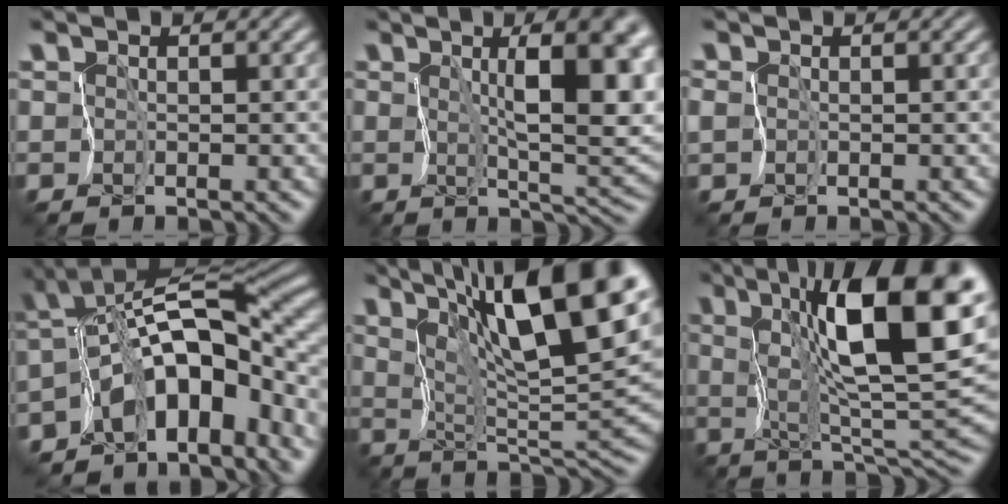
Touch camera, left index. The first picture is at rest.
{"total": 10.4, "force": [2.1, 3.6, 9.5], "torque": [-0.129, 0.003, 0.031]}
{"total": 1.5, "force": [0.4, 1.2, 0.8], "torque": [-0.007, 0.013, -0.016]}
{"total": 11.7, "force": [-5.2, 6.5, 8.2], "torque": [-0.126, 0.007, -0.091]}
{"total": 14.1, "force": [8.1, 2.9, 11.1], "torque": [-0.167, 0.007, 0.127]}
{"total": 13.5, "force": [5.1, 3.1, 12.1], "torque": [-0.190, 0.003, 0.078]}